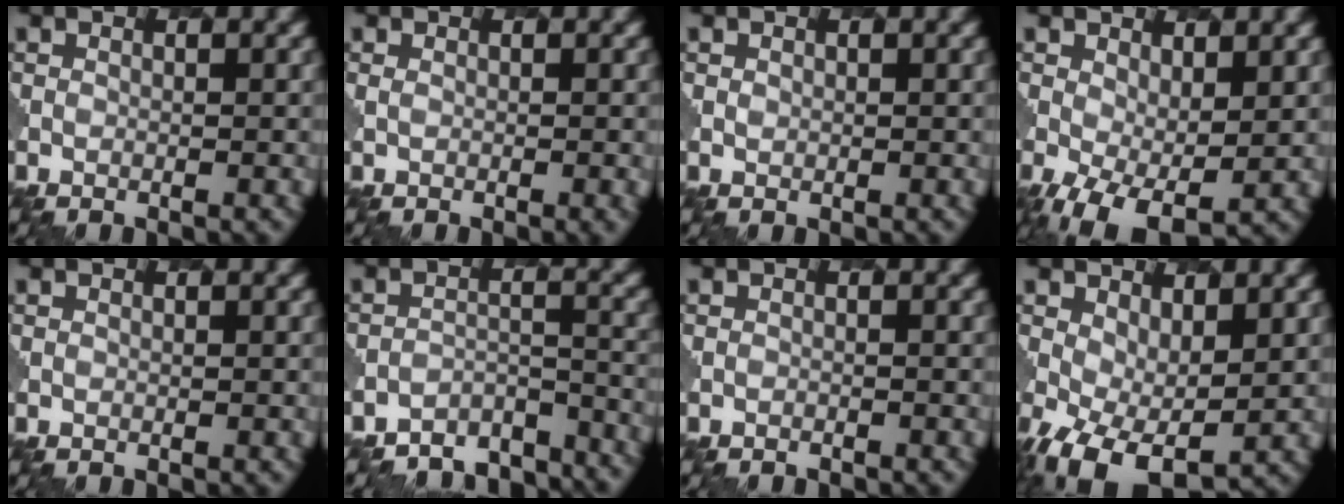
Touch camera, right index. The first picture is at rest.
{"total": 1.7, "force": [0.3, 0.6, 1.5], "torque": [-0.013, -0.004, 0.012]}
{"total": 0.8, "force": [0.5, 0.6, 0.1], "torque": [0.001, 0.000, 0.008]}
{"total": 4.5, "force": [-0.4, 2.4, 3.8], "torque": [-0.085, -0.013, -0.003]}
{"total": 0.0}
{"total": 7.1, "force": [-6.7, 1.8, 1.3], "torque": [-0.018, -0.006, -0.092]}
{"total": 1.0, "force": [-1.0, 0.2, -0.1], "torque": [0.013, 0.004, -0.011]}
{"total": 5.8, "force": [-0.8, 3.4, 4.6], "torque": [-0.104, -0.015, -0.008]}